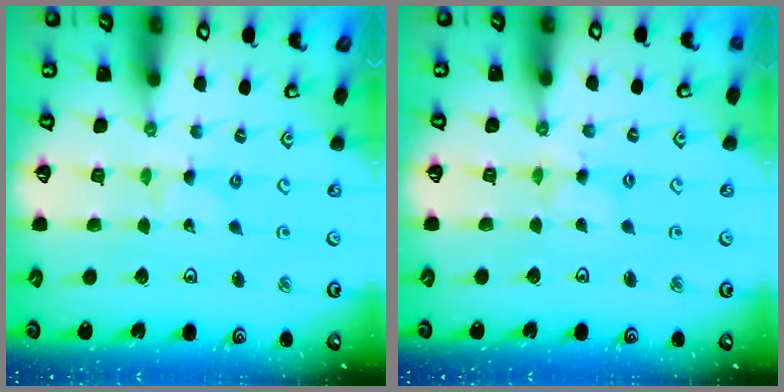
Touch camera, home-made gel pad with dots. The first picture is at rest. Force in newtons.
{"total": 1.3, "press": 1.3, "slide": 0.3}